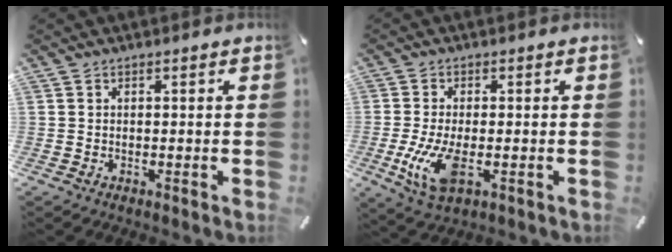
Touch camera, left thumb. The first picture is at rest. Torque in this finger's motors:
{"motor_torque": [0.66, 0.70, 0.54, -0.02, 0.14]}